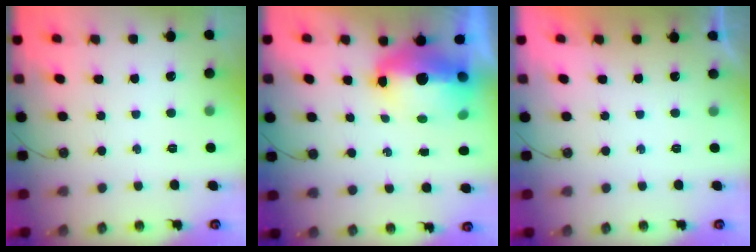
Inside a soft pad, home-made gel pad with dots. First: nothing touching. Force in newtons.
{"total": 13.7, "press": 13.6, "slide": 1.5}
{"total": 0.0}